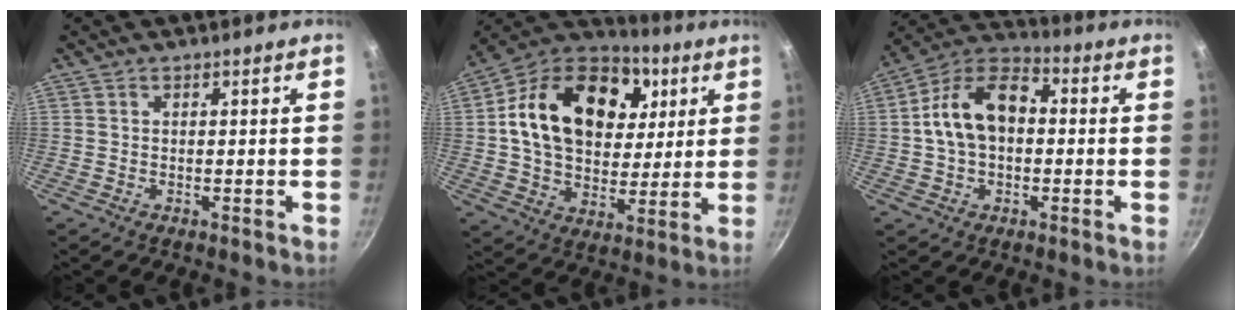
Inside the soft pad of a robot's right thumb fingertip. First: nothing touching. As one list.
[{"total": 25.2, "force": [7.0, 17.8, 16.5], "torque": [-0.262, 0.004, 0.108]}, {"total": 13.8, "force": [0.5, 9.2, 10.3], "torque": [-0.156, 0.039, -0.008]}]